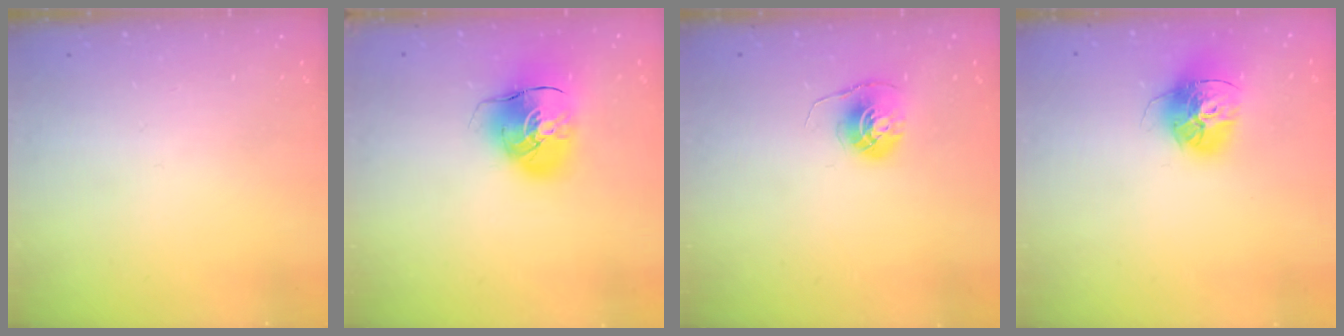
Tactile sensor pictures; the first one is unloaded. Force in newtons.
{"total": 11.4, "press": 11.3, "slide": 1.8}
{"total": 6.0, "press": 6.0, "slide": 0.5}
{"total": 15.1, "press": 15.0, "slide": 1.5}